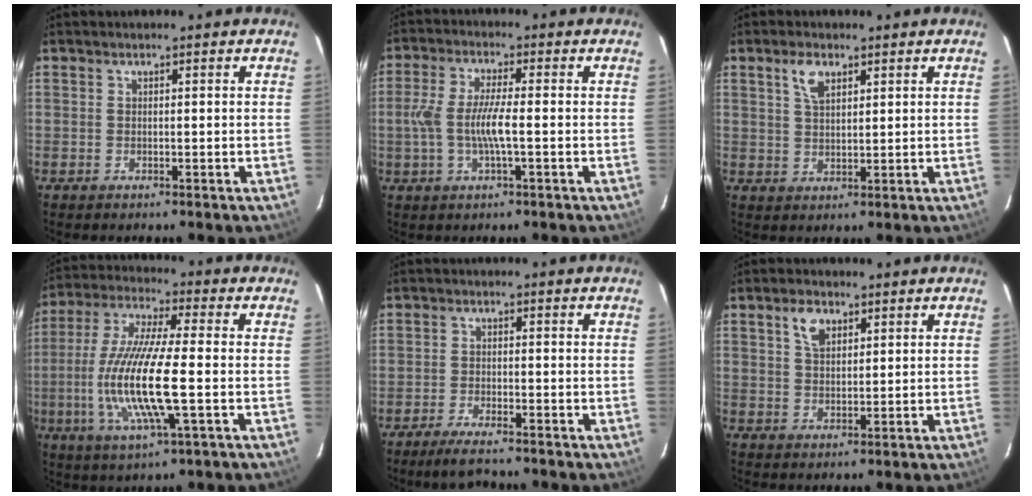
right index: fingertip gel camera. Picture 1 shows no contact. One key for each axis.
{"total": 7.7, "fx": -1.3, "fy": 1.2, "fz": 7.5, "tx": -0.151, "ty": 0.000, "tz": -0.026}
{"total": 4.2, "fx": 2.3, "fy": 2.1, "fz": 2.8, "tx": -0.053, "ty": 0.007, "tz": 0.044}
{"total": 16.2, "fx": -3.0, "fy": 2.5, "fz": 15.7, "tx": -0.317, "ty": -0.014, "tz": -0.057}
{"total": 4.9, "fx": -4.2, "fy": 0.6, "fz": 2.4, "tx": -0.065, "ty": -0.010, "tz": -0.079}
{"total": 4.3, "fx": 2.3, "fy": 2.5, "fz": 2.6, "tx": -0.045, "ty": 0.010, "tz": 0.044}